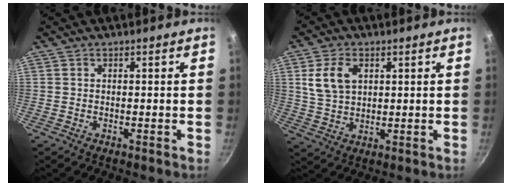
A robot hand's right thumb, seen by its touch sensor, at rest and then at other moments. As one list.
[{"total": 7.8, "force": [2.5, 5.1, 5.3], "torque": [-0.095, -0.005, 0.054]}]